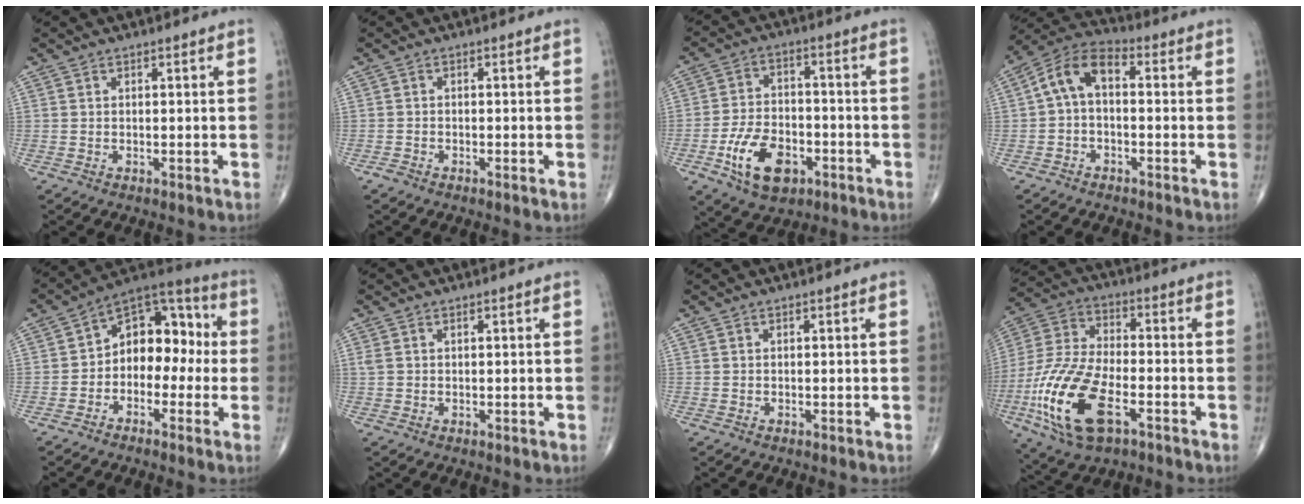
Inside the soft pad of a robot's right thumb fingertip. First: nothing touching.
{"total": 1.0, "force": [-0.8, 0.3, 0.6], "torque": [-0.014, -0.002, -0.020]}
{"total": 12.3, "force": [-5.2, 7.4, 8.3], "torque": [-0.134, 0.020, -0.090]}
{"total": 8.5, "force": [0.3, 5.0, 6.9], "torque": [-0.120, 0.033, -0.011]}
{"total": 12.2, "force": [-1.1, 8.5, 8.8], "torque": [-0.085, 0.049, -0.039]}
{"total": 1.1, "force": [0.4, 0.6, 0.7], "torque": [-0.021, 0.009, 0.014]}
{"total": 0.0}
{"total": 19.6, "force": [-7.4, 9.1, 15.7], "torque": [-0.338, 0.014, -0.136]}